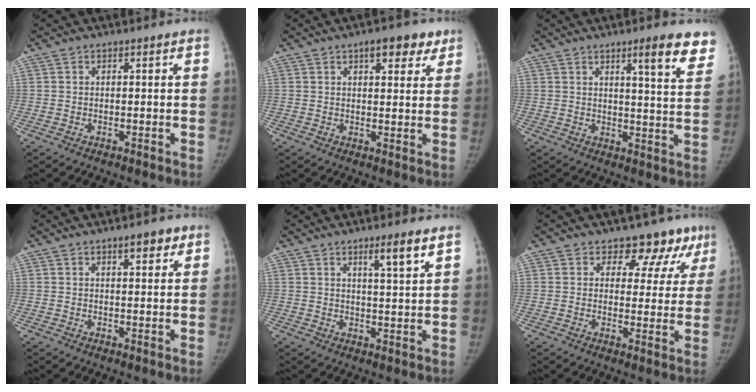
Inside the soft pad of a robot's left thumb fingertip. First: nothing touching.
{"total": 7.0, "force": [4.1, 3.0, 4.8], "torque": [-0.036, -0.014, 0.051]}
{"total": 9.8, "force": [6.5, 1.5, 7.3], "torque": [-0.069, -0.037, 0.080]}
{"total": 3.7, "force": [2.1, 1.4, 2.6], "torque": [-0.025, -0.008, 0.029]}
{"total": 5.3, "force": [3.3, 0.4, 4.2], "torque": [-0.064, -0.025, 0.054]}
{"total": 9.7, "force": [6.9, 6.1, 3.1], "torque": [0.019, -0.029, 0.065]}